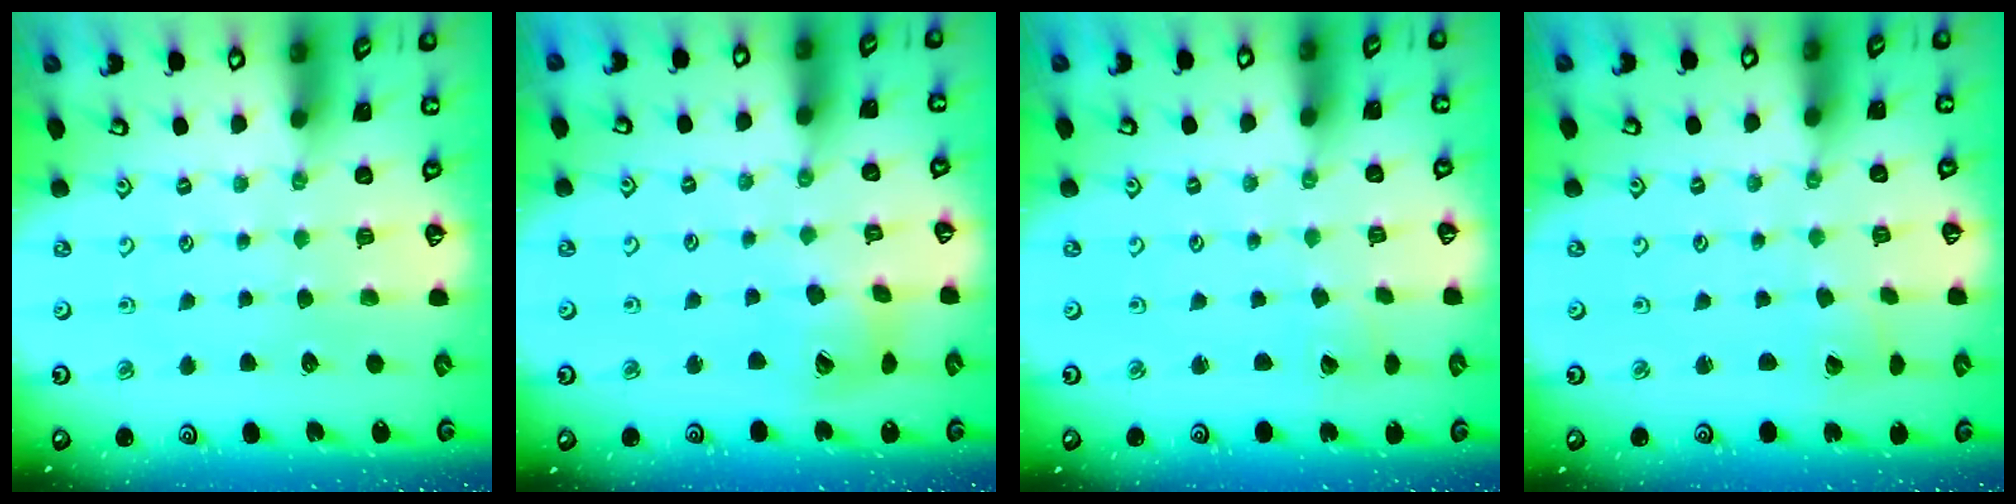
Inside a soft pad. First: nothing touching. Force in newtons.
{"total": 10.8, "press": 10.7, "slide": 1.4}
{"total": 1.6, "press": 1.6, "slide": 0.1}
{"total": 1.9, "press": 1.9, "slide": 0.0}